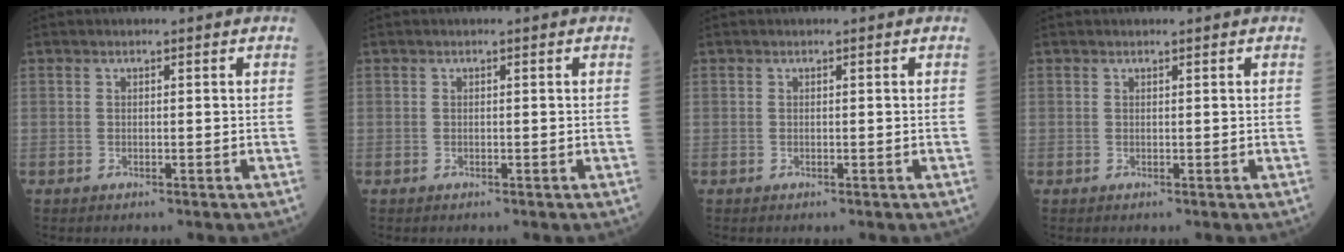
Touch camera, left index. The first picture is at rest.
{"total": 0.0}
{"total": 0.0}
{"total": 0.0}